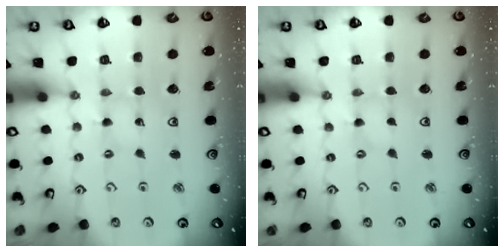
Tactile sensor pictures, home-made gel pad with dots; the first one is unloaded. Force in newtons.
{"total": 0.0}